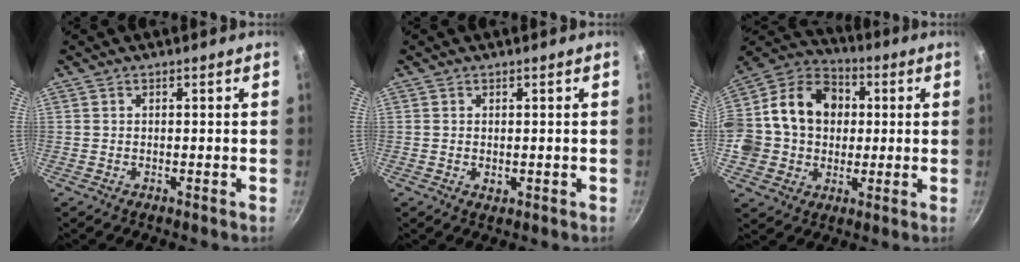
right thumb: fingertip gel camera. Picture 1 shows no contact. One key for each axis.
{"total": 1.2, "fx": -0.1, "fy": 0.9, "fz": 0.9, "tx": -0.013, "ty": -0.002, "tz": 0.000}
{"total": 19.3, "fx": 1.7, "fy": 15.8, "fz": 10.9, "tx": -0.171, "ty": 0.038, "tz": 0.017}